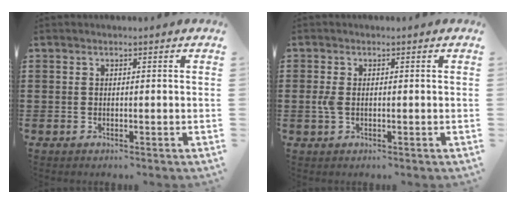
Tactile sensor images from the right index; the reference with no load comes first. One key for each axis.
{"total": 2.3, "fx": -0.1, "fy": 1.3, "fz": 1.8, "tx": -0.059, "ty": -0.004, "tz": -0.010}